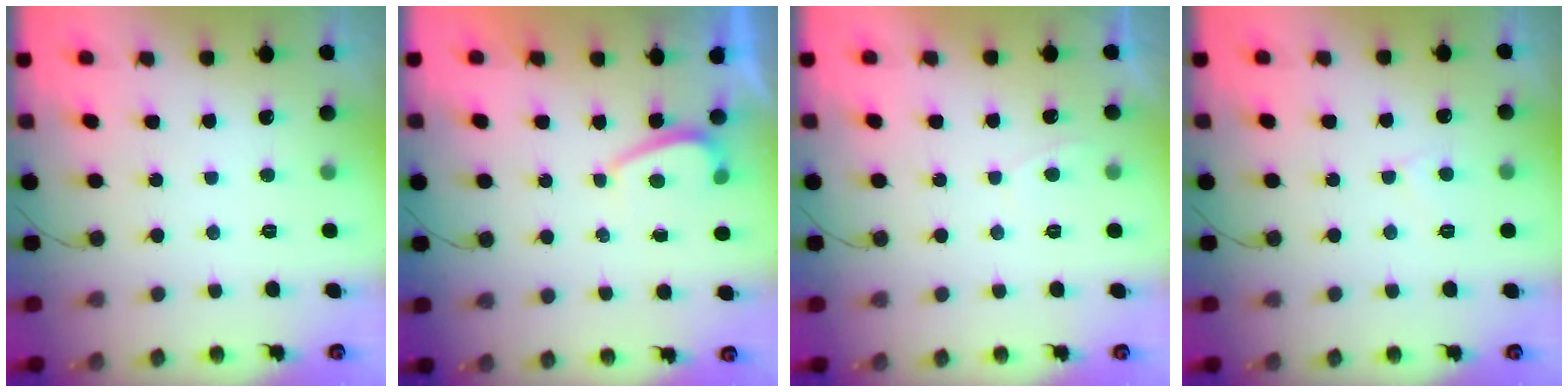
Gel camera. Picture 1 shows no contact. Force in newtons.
{"total": 0.6, "press": 0.3, "slide": 0.5}
{"total": 0.0}
{"total": 2.7, "press": 2.7, "slide": 0.2}